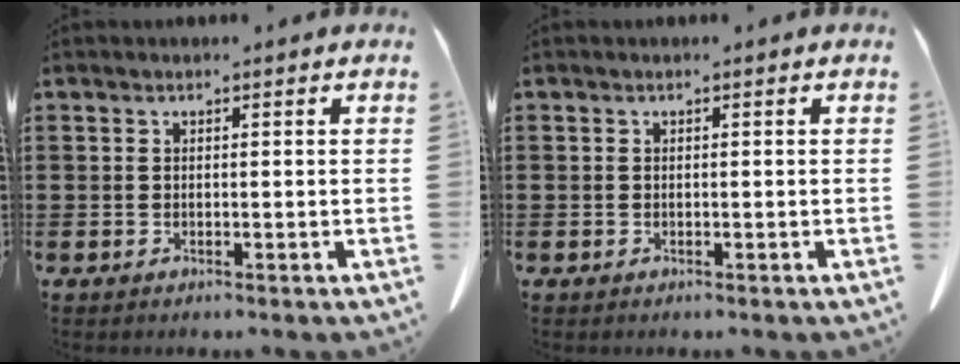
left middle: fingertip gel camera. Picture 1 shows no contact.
{"total": 0.0}